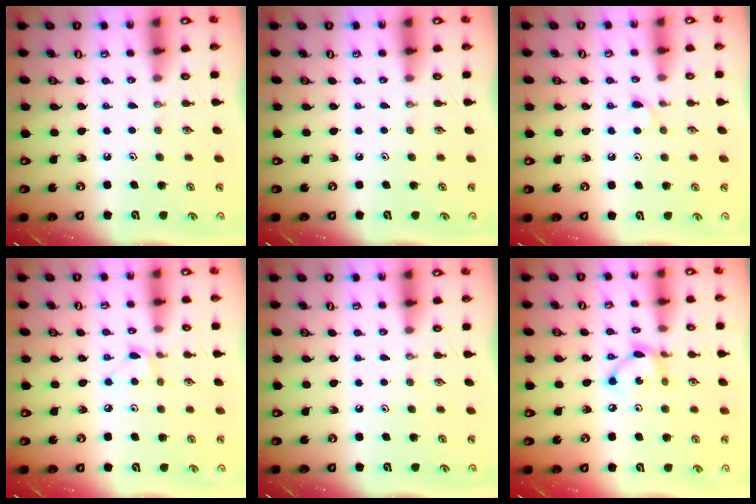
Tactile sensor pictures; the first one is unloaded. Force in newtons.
{"total": 0.0}
{"total": 4.3, "press": 4.3, "slide": 0.6}
{"total": 4.7, "press": 4.6, "slide": 0.6}
{"total": 0.0}
{"total": 7.6, "press": 7.6, "slide": 0.3}